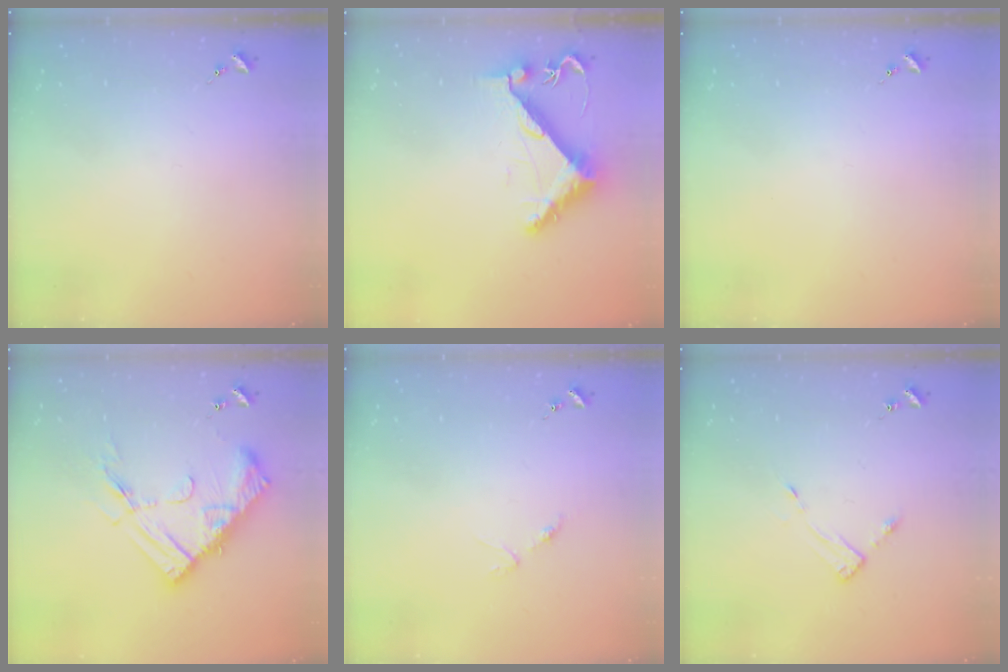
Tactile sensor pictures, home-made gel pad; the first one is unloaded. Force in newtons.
{"total": 8.4, "press": 8.4, "slide": 0.4}
{"total": 0.0}
{"total": 16.6, "press": 16.6, "slide": 1.1}
{"total": 3.1, "press": 3.0, "slide": 0.4}
{"total": 3.7, "press": 3.6, "slide": 0.4}